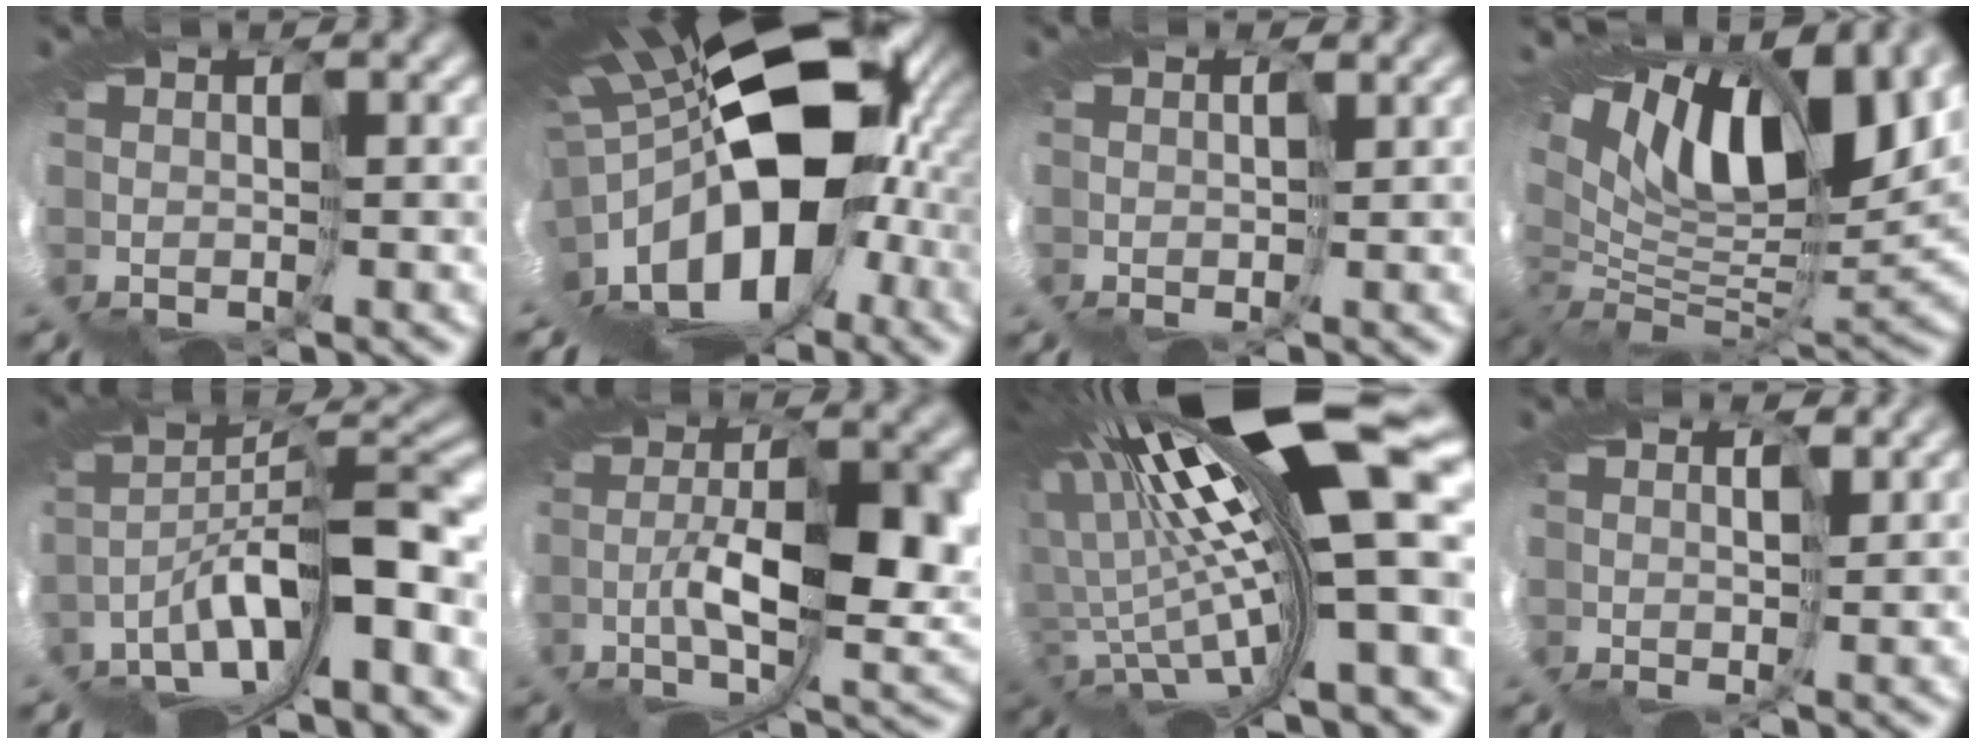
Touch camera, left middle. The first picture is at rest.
{"total": 14.9, "force": [-0.4, 8.1, 12.5], "torque": [-0.201, -0.027, -0.014]}
{"total": 0.0}
{"total": 10.5, "force": [8.2, 2.6, 5.9], "torque": [-0.114, 0.016, 0.146]}
{"total": 6.8, "force": [-4.3, 0.9, 5.2], "torque": [-0.096, 0.010, -0.079]}
{"total": 7.0, "force": [-0.3, 2.5, 6.5], "torque": [-0.144, -0.007, -0.008]}
{"total": 14.7, "force": [4.5, 2.1, 13.8], "torque": [-0.211, -0.017, 0.079]}
{"total": 2.3, "force": [1.6, 1.0, 1.3], "torque": [-0.035, 0.012, 0.014]}